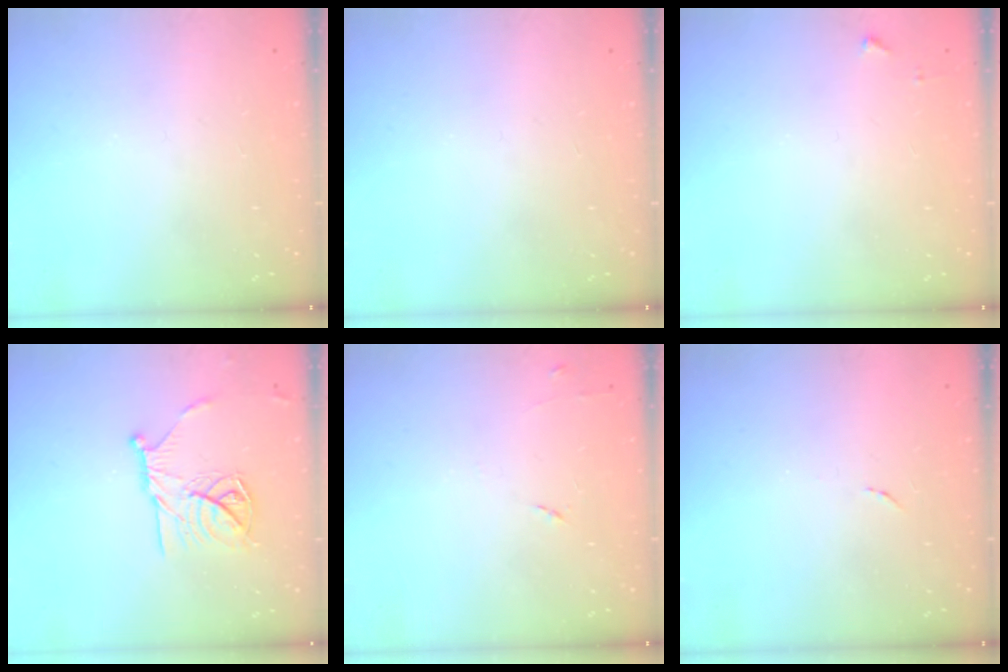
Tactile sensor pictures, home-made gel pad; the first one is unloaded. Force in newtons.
{"total": 0.0}
{"total": 3.8, "press": 3.8, "slide": 0.5}
{"total": 14.3, "press": 14.2, "slide": 0.5}
{"total": 5.3, "press": 5.2, "slide": 0.8}
{"total": 4.2, "press": 4.2, "slide": 0.3}